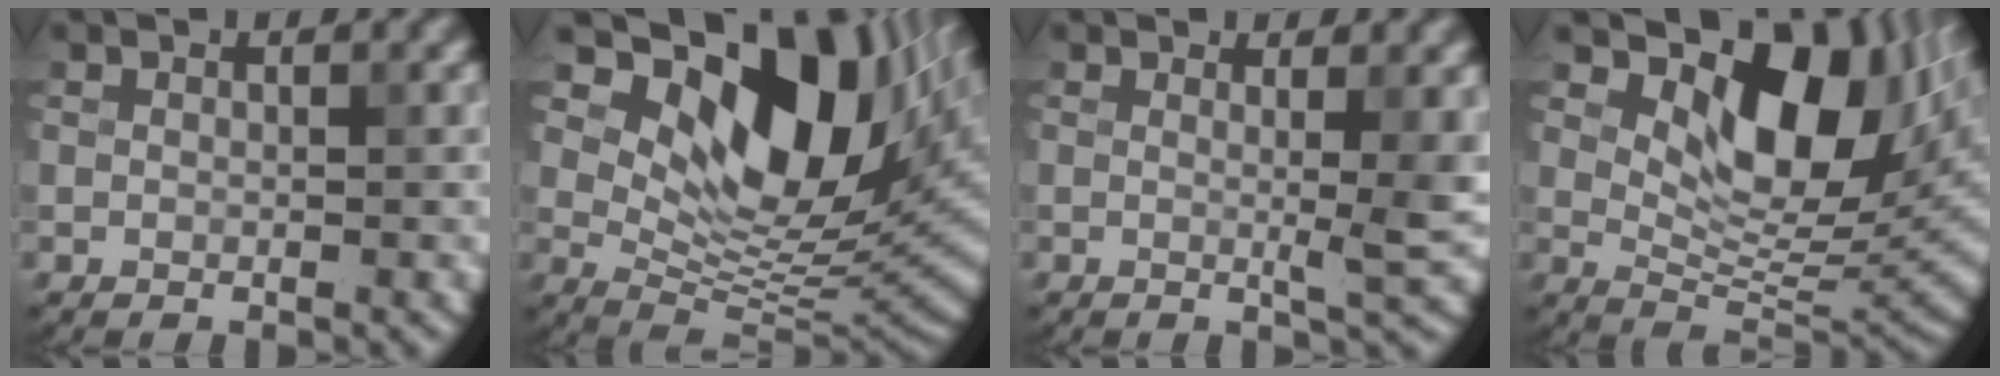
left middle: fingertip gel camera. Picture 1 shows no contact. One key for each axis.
{"total": 13.6, "fx": 6.6, "fy": 6.9, "fz": 9.7, "tx": -0.151, "ty": 0.002, "tz": 0.121}
{"total": 2.8, "fx": 0.6, "fy": 0.2, "fz": 2.7, "tx": -0.035, "ty": -0.005, "tz": 0.008}
{"total": 10.6, "fx": 4.7, "fy": 5.4, "fz": 7.9, "tx": -0.117, "ty": -0.008, "tz": 0.084}